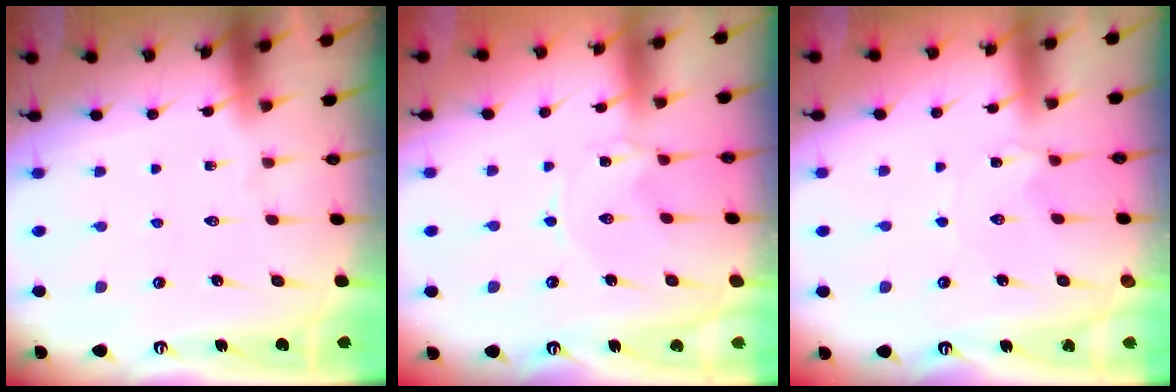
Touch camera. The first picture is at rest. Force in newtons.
{"total": 0.0}
{"total": 2.1, "press": 2.1, "slide": 0.4}